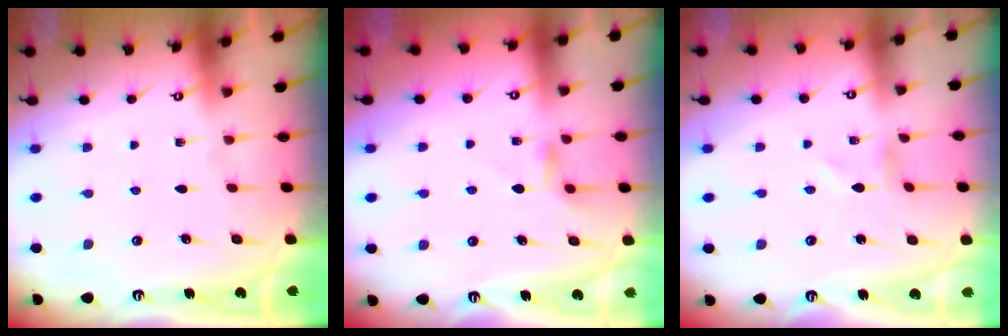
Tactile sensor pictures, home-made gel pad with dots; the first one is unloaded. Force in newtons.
{"total": 3.8, "press": 3.7, "slide": 0.6}
{"total": 1.0, "press": 1.0, "slide": 0.1}